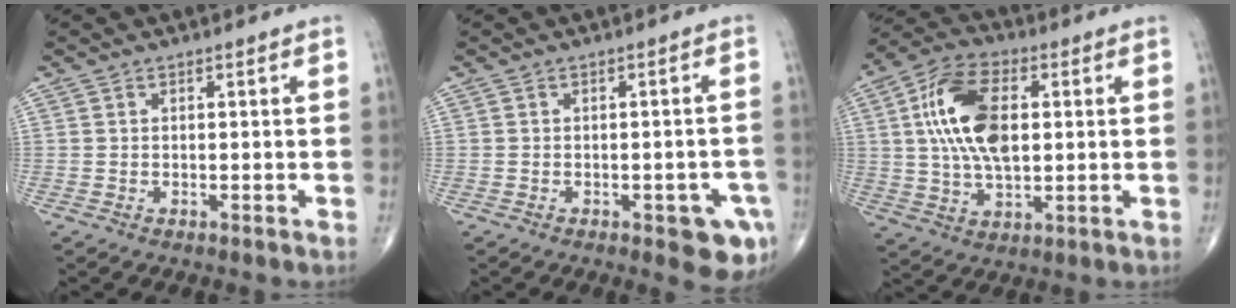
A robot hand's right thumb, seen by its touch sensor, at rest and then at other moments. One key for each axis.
{"total": 6.9, "fx": -2.9, "fy": 2.7, "fz": 5.7, "tx": -0.047, "ty": 0.008, "tz": -0.030}
{"total": 15.4, "fx": 2.6, "fy": 8.3, "fz": 12.7, "tx": -0.238, "ty": 0.009, "tz": 0.044}